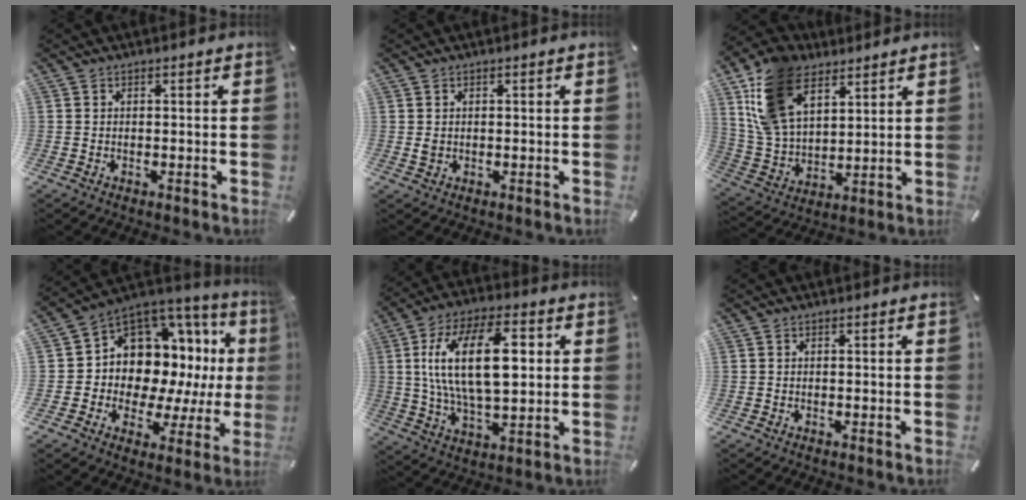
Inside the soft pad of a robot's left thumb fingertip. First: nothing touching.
{"total": 1.2, "force": [0.1, 1.1, 0.5], "torque": [-0.010, 0.004, 0.002]}
{"total": 16.1, "force": [8.8, 10.0, 8.9], "torque": [-0.230, -0.025, 0.165]}
{"total": 10.9, "force": [3.2, 9.0, 5.1], "torque": [-0.072, -0.072, 0.064]}
{"total": 20.3, "force": [3.7, 10.2, 17.2], "torque": [-0.343, -0.001, 0.050]}
{"total": 0.0}